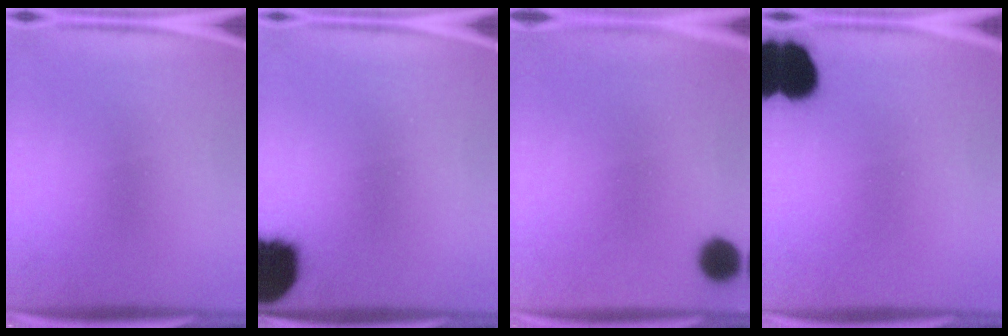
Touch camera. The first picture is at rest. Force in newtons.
{"total": 16.8}
{"total": 6.8}
{"total": 11.4}